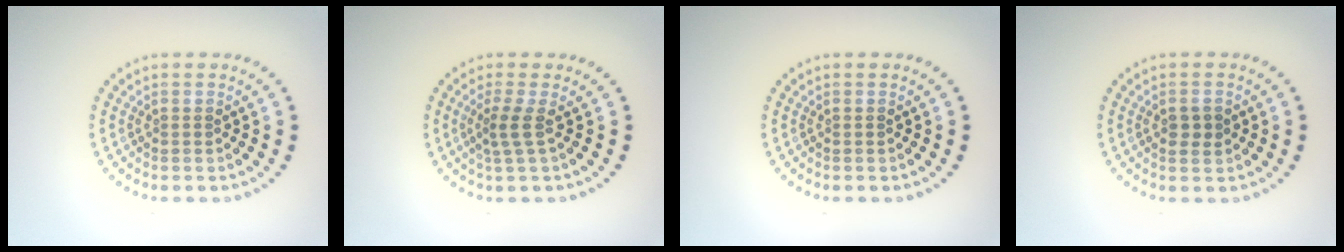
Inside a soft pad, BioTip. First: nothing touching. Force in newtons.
{"total": 1.9, "press": 1.2, "slide": 1.5}
{"total": 0.0}
{"total": 1.6, "press": 1.6, "slide": 0.1}